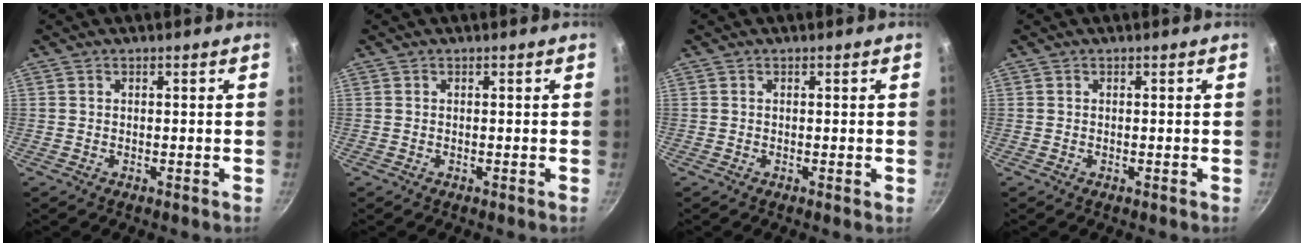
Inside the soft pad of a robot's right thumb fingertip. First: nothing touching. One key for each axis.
{"total": 0.0}
{"total": 0.0}
{"total": 0.0}